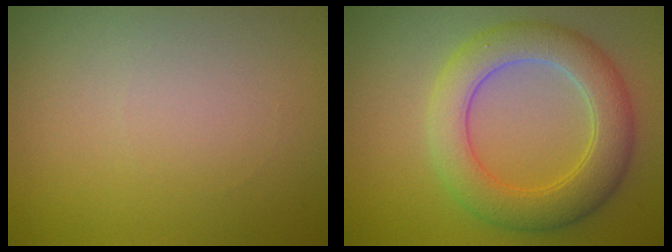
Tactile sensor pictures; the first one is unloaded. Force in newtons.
{"total": 5.8, "press": 5.8, "slide": 0.1}